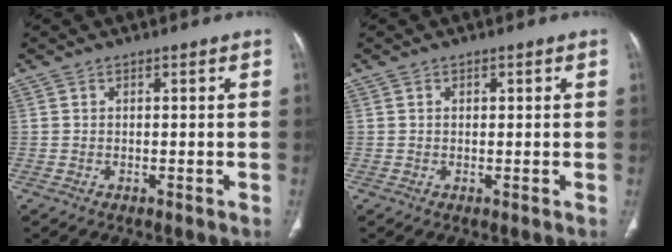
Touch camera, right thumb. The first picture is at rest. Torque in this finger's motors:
{"motor_torque": [-0.09, -0.49, -0.18, 0.34, -0.03]}